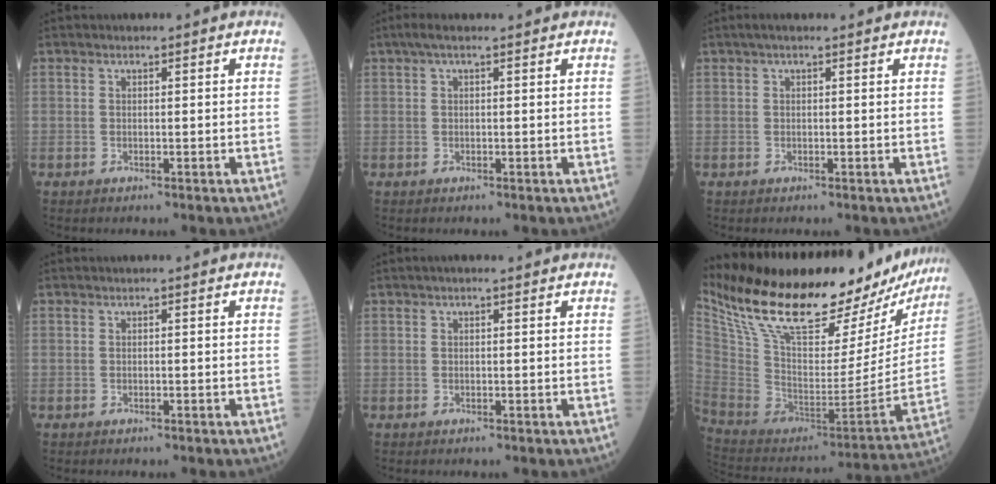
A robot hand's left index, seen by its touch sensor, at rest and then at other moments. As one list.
[{"total": 4.7, "force": [3.5, 0.9, 3.0], "torque": [-0.050, 0.037, 0.055]}, {"total": 3.3, "force": [2.4, 0.6, 2.1], "torque": [-0.031, 0.027, 0.035]}, {"total": 0.0}, {"total": 1.6, "force": [1.1, 0.4, 1.1], "torque": [-0.016, 0.014, 0.012]}, {"total": 33.6, "force": [27.3, 9.2, 17.2], "torque": [-0.302, -0.048, 0.398]}]